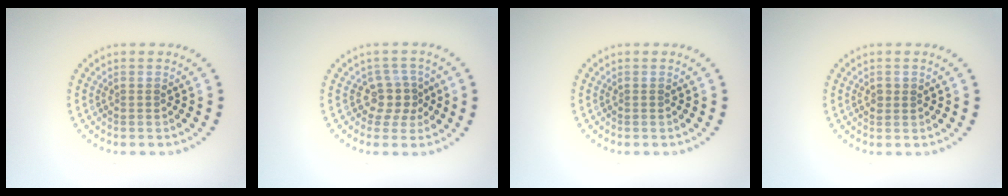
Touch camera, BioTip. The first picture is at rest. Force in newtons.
{"total": 2.6, "press": 2.0, "slide": 1.8}
{"total": 0.0}
{"total": 1.0, "press": 0.9, "slide": 0.2}